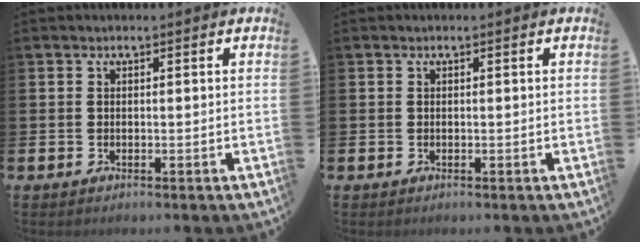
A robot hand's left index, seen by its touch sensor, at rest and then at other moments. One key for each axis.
{"total": 0.0}